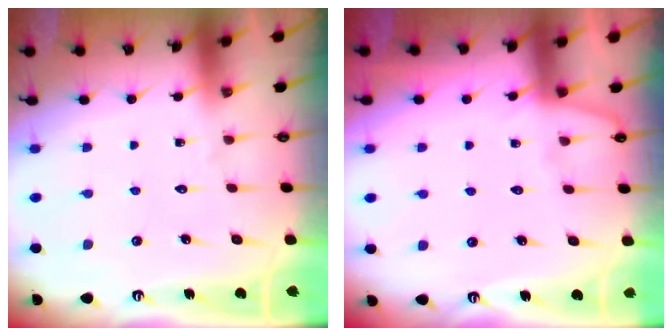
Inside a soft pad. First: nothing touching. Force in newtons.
{"total": 2.0, "press": 2.0, "slide": 0.4}